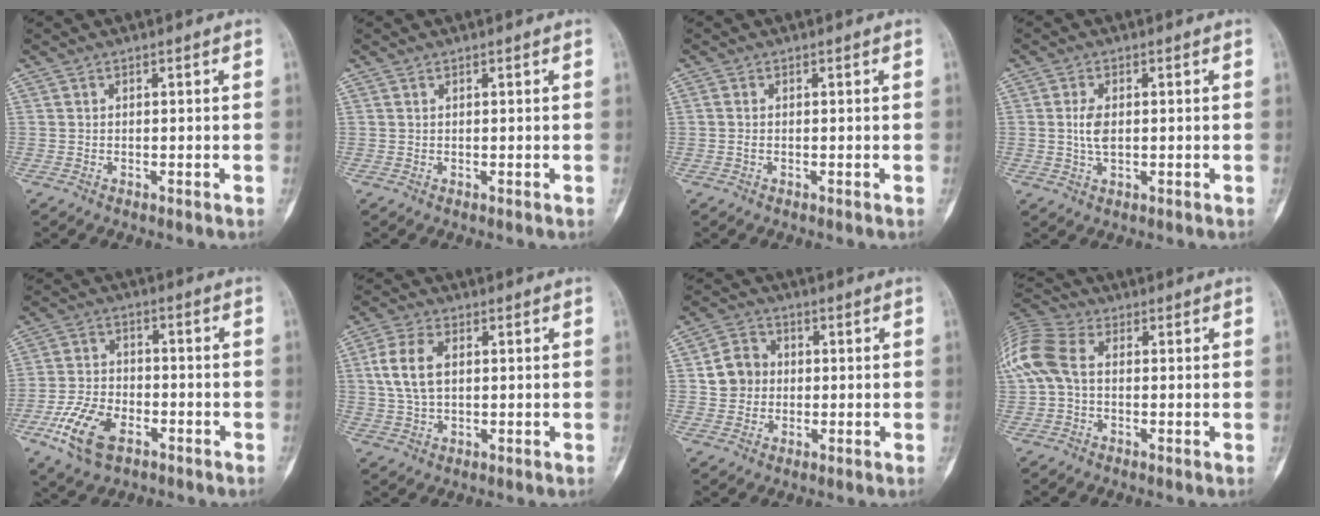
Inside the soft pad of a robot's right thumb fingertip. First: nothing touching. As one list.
[{"total": 0.0}, {"total": 0.7, "force": [-0.1, 0.4, 0.5], "torque": [-0.015, -0.001, -0.003]}, {"total": 3.8, "force": [0.3, 2.0, 3.2], "torque": [-0.067, -0.001, 0.006]}, {"total": 11.1, "force": [-5.4, 6.3, 7.4], "torque": [-0.141, 0.016, -0.100]}, {"total": 8.1, "force": [1.5, 4.9, 6.3], "torque": [-0.130, 0.007, 0.031]}, {"total": 6.5, "force": [0.3, 5.9, 2.7], "torque": [-0.026, 0.010, -0.002]}, {"total": 12.0, "force": [1.0, 8.1, 8.8], "torque": [-0.215, 0.029, 0.012]}]